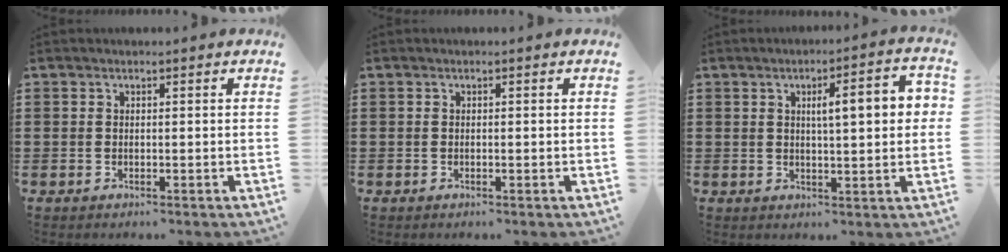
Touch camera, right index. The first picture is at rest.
{"total": 0.0}
{"total": 6.5, "force": [1.3, 1.3, 6.3], "torque": [-0.103, -0.001, 0.014]}